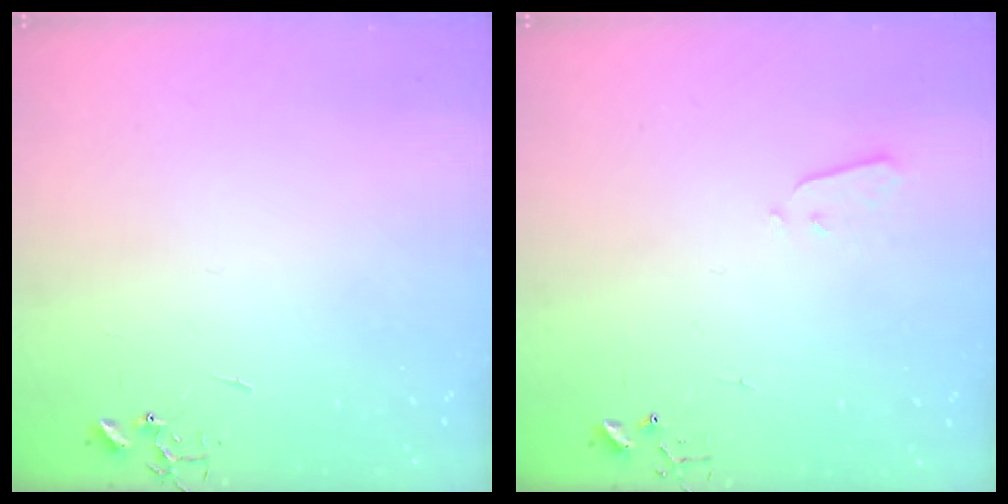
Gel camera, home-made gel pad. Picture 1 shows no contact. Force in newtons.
{"total": 2.2, "press": 2.1, "slide": 0.3}